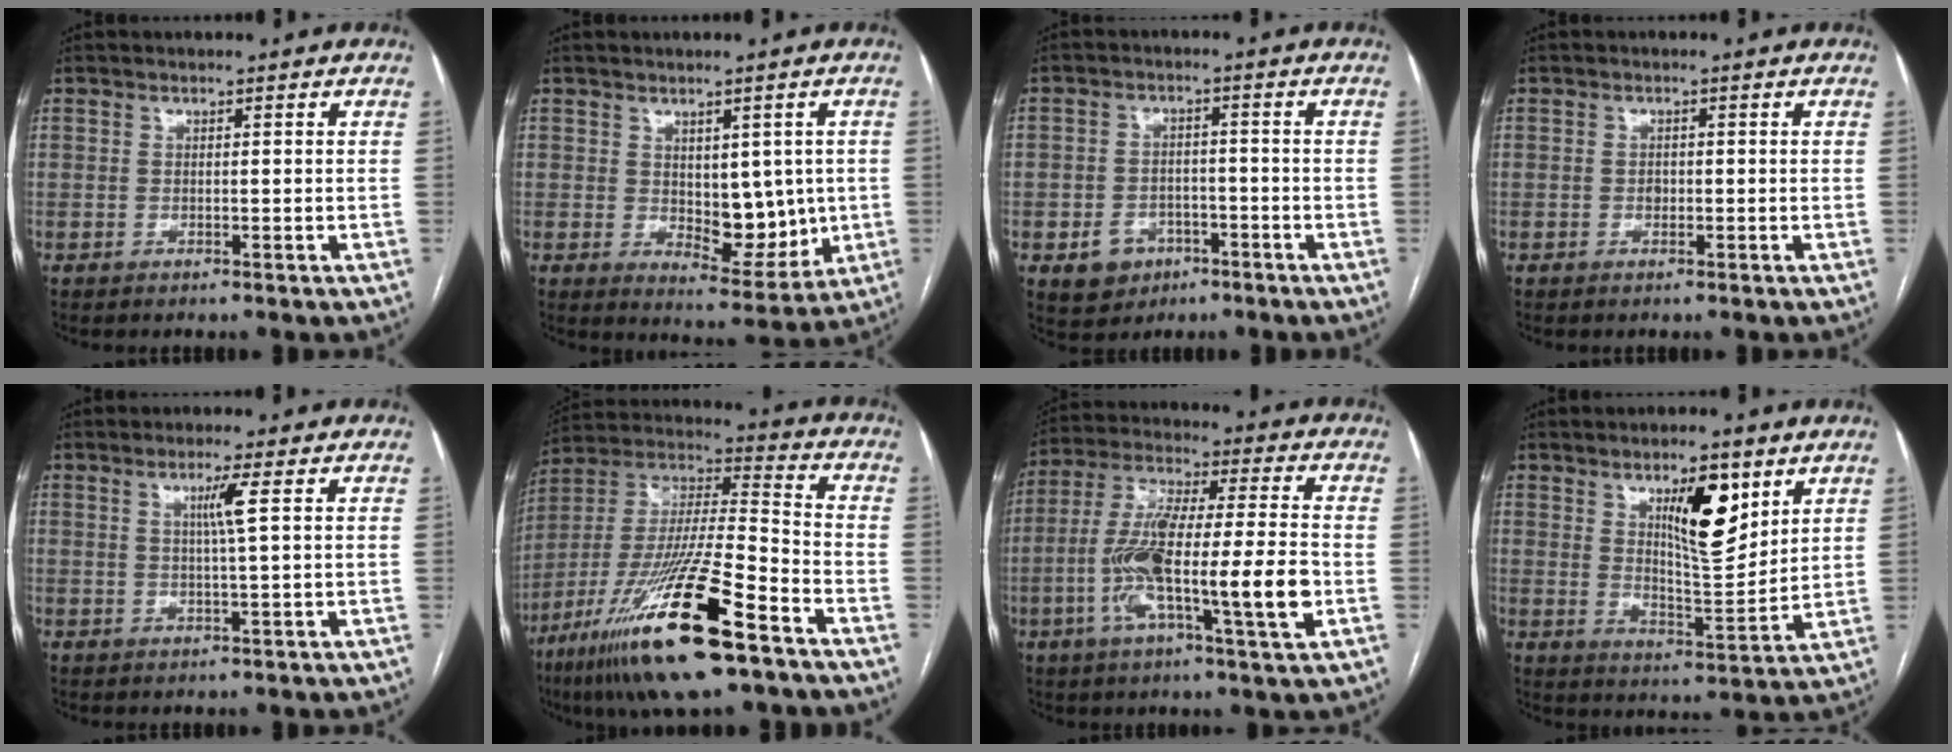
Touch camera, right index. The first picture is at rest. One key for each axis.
{"total": 8.1, "fx": 0.2, "fy": 4.3, "fz": 6.9, "tx": -0.085, "ty": -0.005, "tz": 0.022}
{"total": 5.9, "fx": -2.8, "fy": 4.8, "fz": 2.1, "tx": -0.036, "ty": 0.006, "tz": -0.035}
{"total": 0.8, "fx": -0.2, "fy": 0.6, "fz": 0.5, "tx": -0.007, "ty": 0.003, "tz": -0.004}
{"total": 3.3, "fx": 0.9, "fy": -0.8, "fz": 3.0, "tx": -0.058, "ty": -0.001, "tz": 0.017}
{"total": 23.8, "fx": -13.4, "fy": 2.7, "fz": 19.5, "tx": -0.388, "ty": -0.045, "tz": -0.243}
{"total": 17.3, "fx": -4.2, "fy": 1.6, "fz": 16.7, "tx": -0.315, "ty": 0.000, "tz": -0.074}
{"total": 10.2, "fx": 5.0, "fy": 2.7, "fz": 8.5, "tx": -0.141, "ty": -0.006, "tz": 0.087}